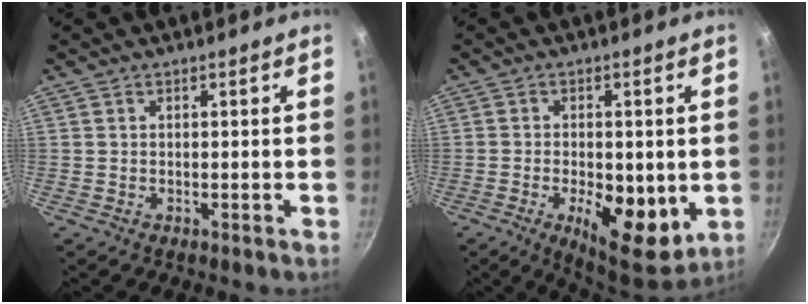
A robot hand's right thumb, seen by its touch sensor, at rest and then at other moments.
{"total": 13.4, "force": [-2.9, 6.2, 11.5], "torque": [-0.152, -0.011, -0.033]}